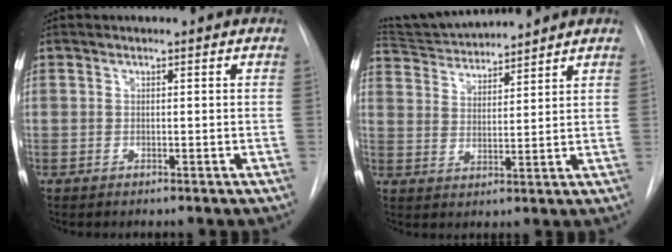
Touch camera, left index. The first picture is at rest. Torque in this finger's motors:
{"motor_torque": [-0.59, -1.22, 0.19, 0.06]}